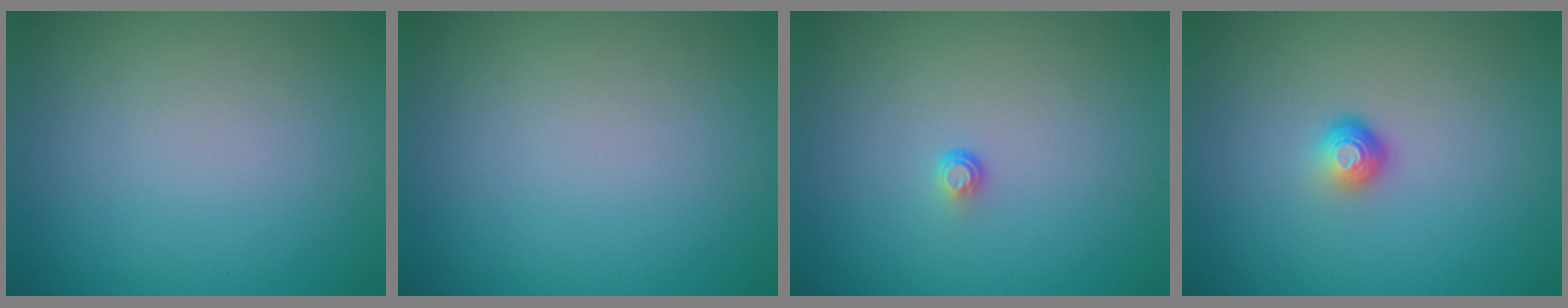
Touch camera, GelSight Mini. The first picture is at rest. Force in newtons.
{"total": 0.0}
{"total": 0.7, "press": 0.4, "slide": 0.6}
{"total": 1.6, "press": 1.0, "slide": 1.3}